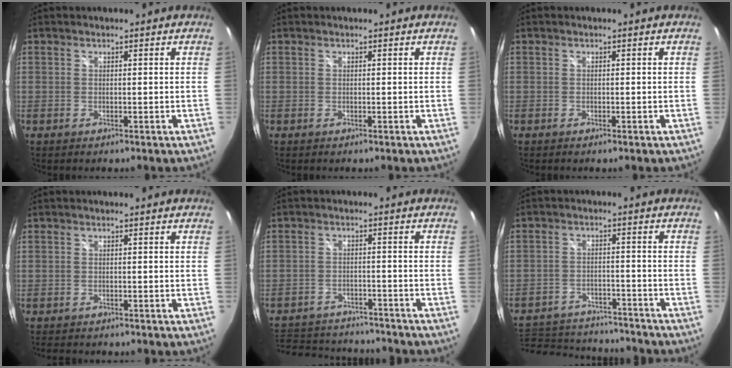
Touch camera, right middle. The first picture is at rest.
{"total": 0.0}
{"total": 0.0}
{"total": 2.9, "force": [-2.6, 0.9, 0.9], "torque": [-0.022, -0.014, -0.040]}
{"total": 15.2, "force": [-13.0, 6.0, 5.0], "torque": [-0.130, 0.017, -0.185]}
{"total": 16.5, "force": [-14.0, 6.6, 5.7], "torque": [-0.142, 0.011, -0.191]}